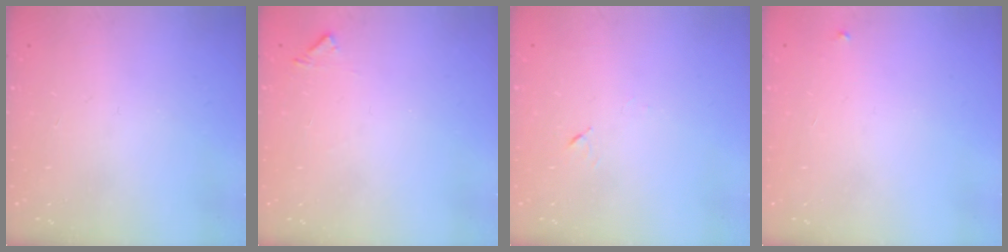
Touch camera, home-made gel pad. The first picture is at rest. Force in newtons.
{"total": 5.7, "press": 5.7, "slide": 0.4}
{"total": 4.2, "press": 4.1, "slide": 0.7}
{"total": 2.1, "press": 2.1, "slide": 0.1}